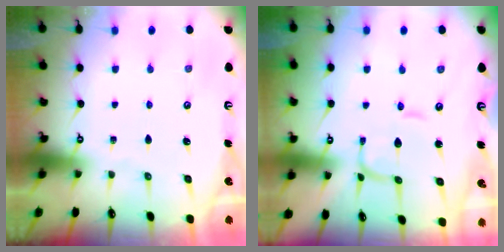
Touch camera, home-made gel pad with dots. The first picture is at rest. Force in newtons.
{"total": 1.6, "press": 1.6, "slide": 0.2}